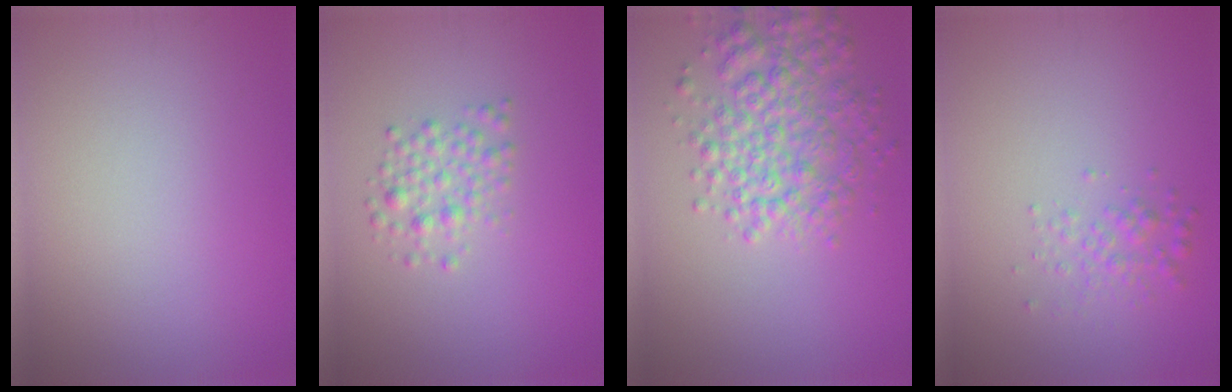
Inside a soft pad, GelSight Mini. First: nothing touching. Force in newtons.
{"total": 2.2, "press": 2.2, "slide": 0.0}
{"total": 5.5, "press": 5.5, "slide": 0.2}
{"total": 1.7, "press": 1.7, "slide": 0.1}